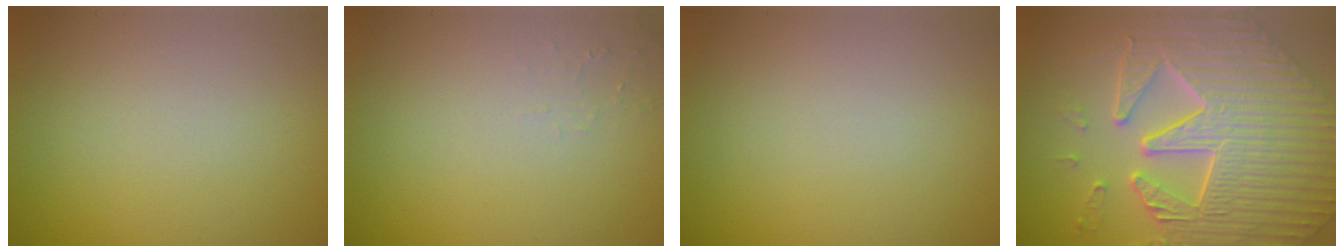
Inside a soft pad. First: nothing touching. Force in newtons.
{"total": 0.9, "press": 0.9, "slide": 0.2}
{"total": 0.0}
{"total": 9.8, "press": 7.4, "slide": 6.3}